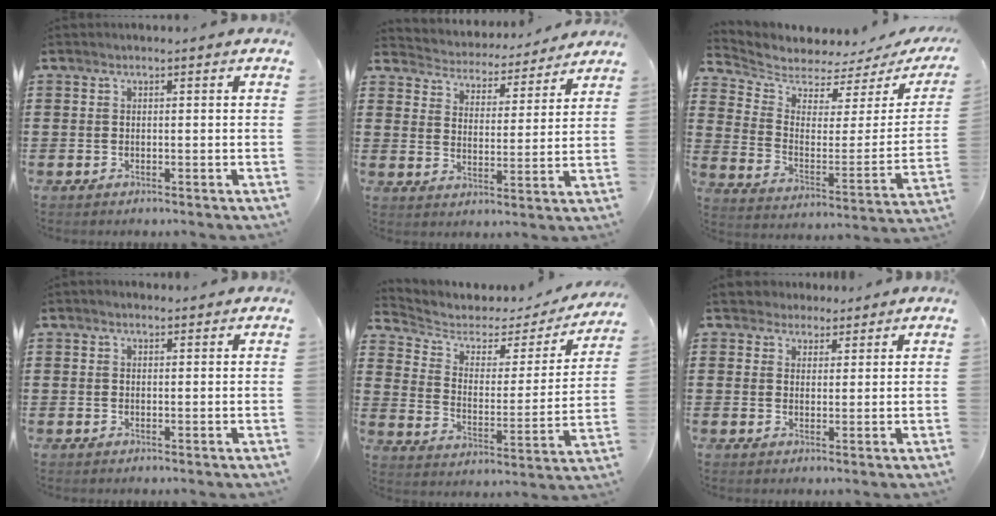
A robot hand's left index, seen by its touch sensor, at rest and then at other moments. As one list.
[{"total": 4.4, "force": [4.3, 0.2, -0.3], "torque": [-0.023, -0.039, 0.071]}, {"total": 4.2, "force": [4.0, 1.2, 0.0], "torque": [-0.036, -0.041, 0.066]}, {"total": 0.8, "force": [0.7, 0.3, 0.2], "torque": [-0.005, 0.002, 0.014]}, {"total": 4.0, "force": [2.9, 2.4, 1.3], "torque": [-0.051, -0.018, 0.045]}, {"total": 3.3, "force": [2.6, 2.0, 0.1], "torque": [-0.016, 0.009, 0.050]}]